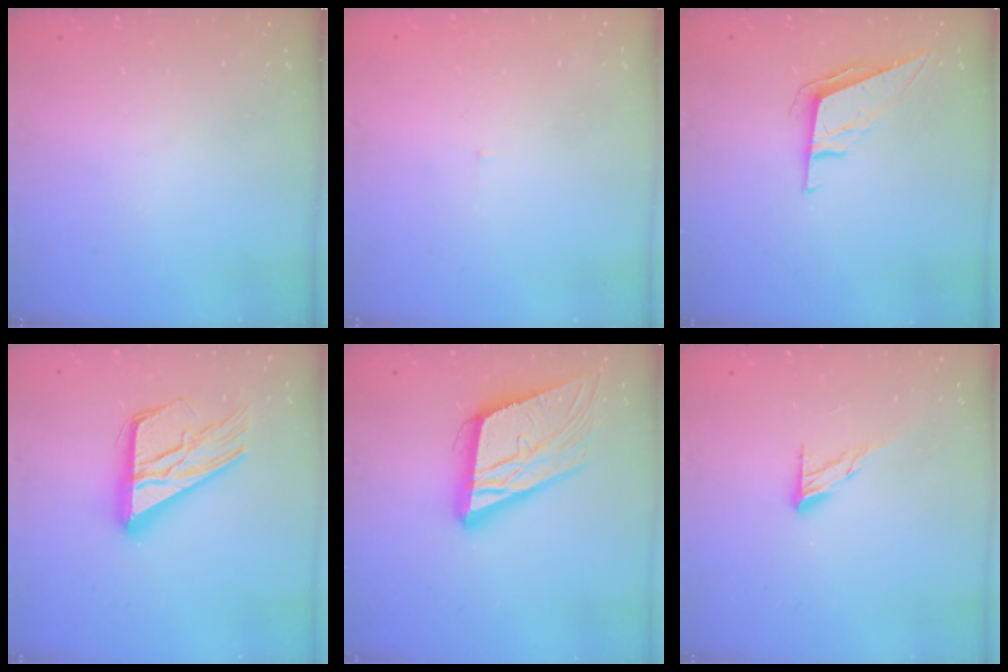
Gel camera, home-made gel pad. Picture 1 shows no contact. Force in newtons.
{"total": 3.0, "press": 3.0, "slide": 0.2}
{"total": 7.4, "press": 7.1, "slide": 2.2}
{"total": 20.0, "press": 20.0, "slide": 1.8}
{"total": 17.9, "press": 17.6, "slide": 3.3}
{"total": 7.3, "press": 7.3, "slide": 0.4}